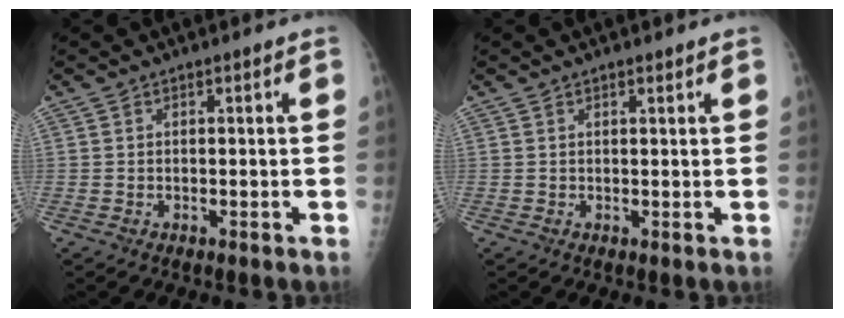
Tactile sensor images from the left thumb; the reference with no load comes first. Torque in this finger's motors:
{"motor_torque": [-0.34, -0.23, -0.21, 0.04, -0.08]}